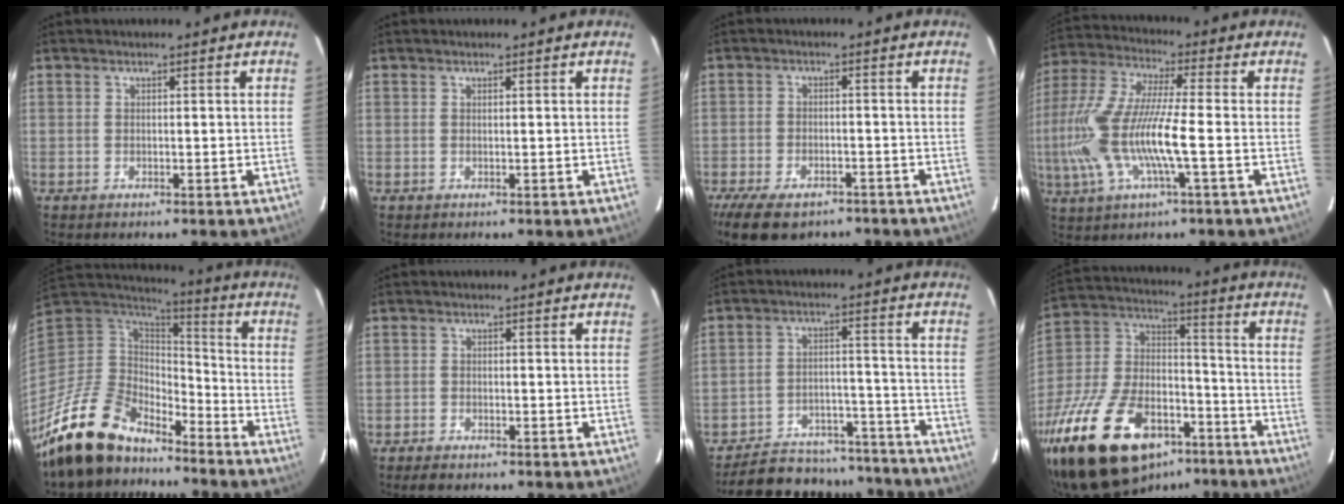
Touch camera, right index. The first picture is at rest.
{"total": 0.0}
{"total": 12.2, "force": [-8.8, 5.9, 6.1], "torque": [-0.149, -0.022, -0.142]}
{"total": 17.9, "force": [-3.6, 3.6, 17.1], "torque": [-0.344, -0.015, -0.071]}
{"total": 17.9, "force": [-14.6, 7.9, 6.6], "torque": [-0.159, -0.005, -0.260]}
{"total": 2.5, "force": [-2.1, 0.9, 1.0], "torque": [-0.031, -0.004, -0.039]}
{"total": 23.3, "force": [-20.8, 7.7, 7.2], "torque": [-0.153, 0.030, -0.264]}
{"total": 30.2, "force": [-18.5, 15.8, 18.0], "torque": [-0.371, 0.000, -0.291]}